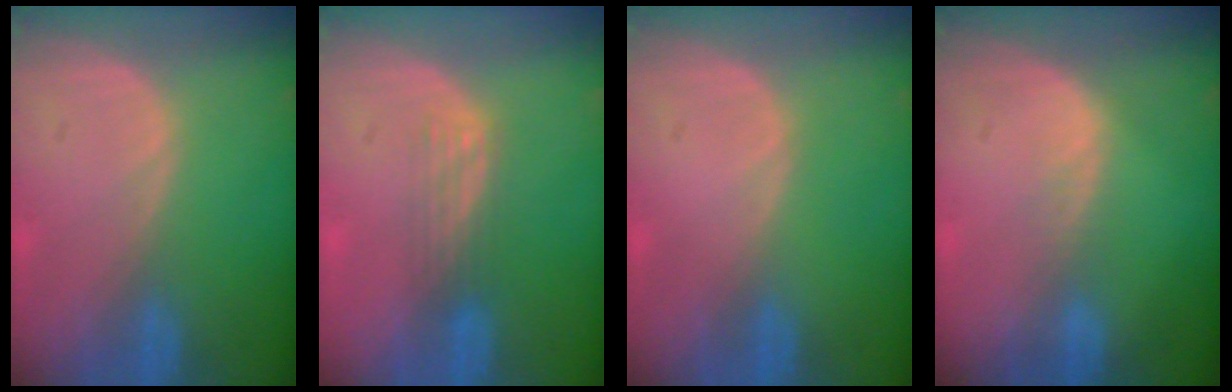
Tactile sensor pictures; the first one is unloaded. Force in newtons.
{"total": 2.8, "press": 2.5, "slide": 1.3}
{"total": 0.0}
{"total": 1.3, "press": 1.3, "slide": 0.1}